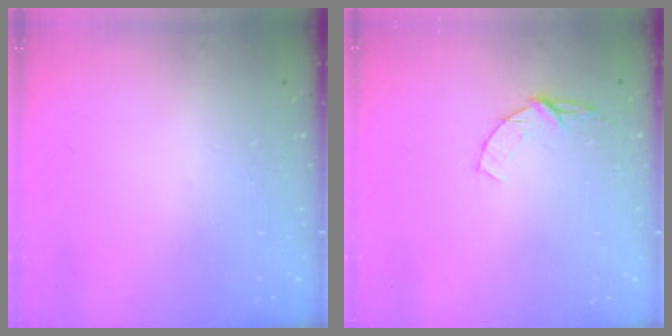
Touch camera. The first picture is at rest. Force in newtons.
{"total": 4.5, "press": 4.5, "slide": 0.5}